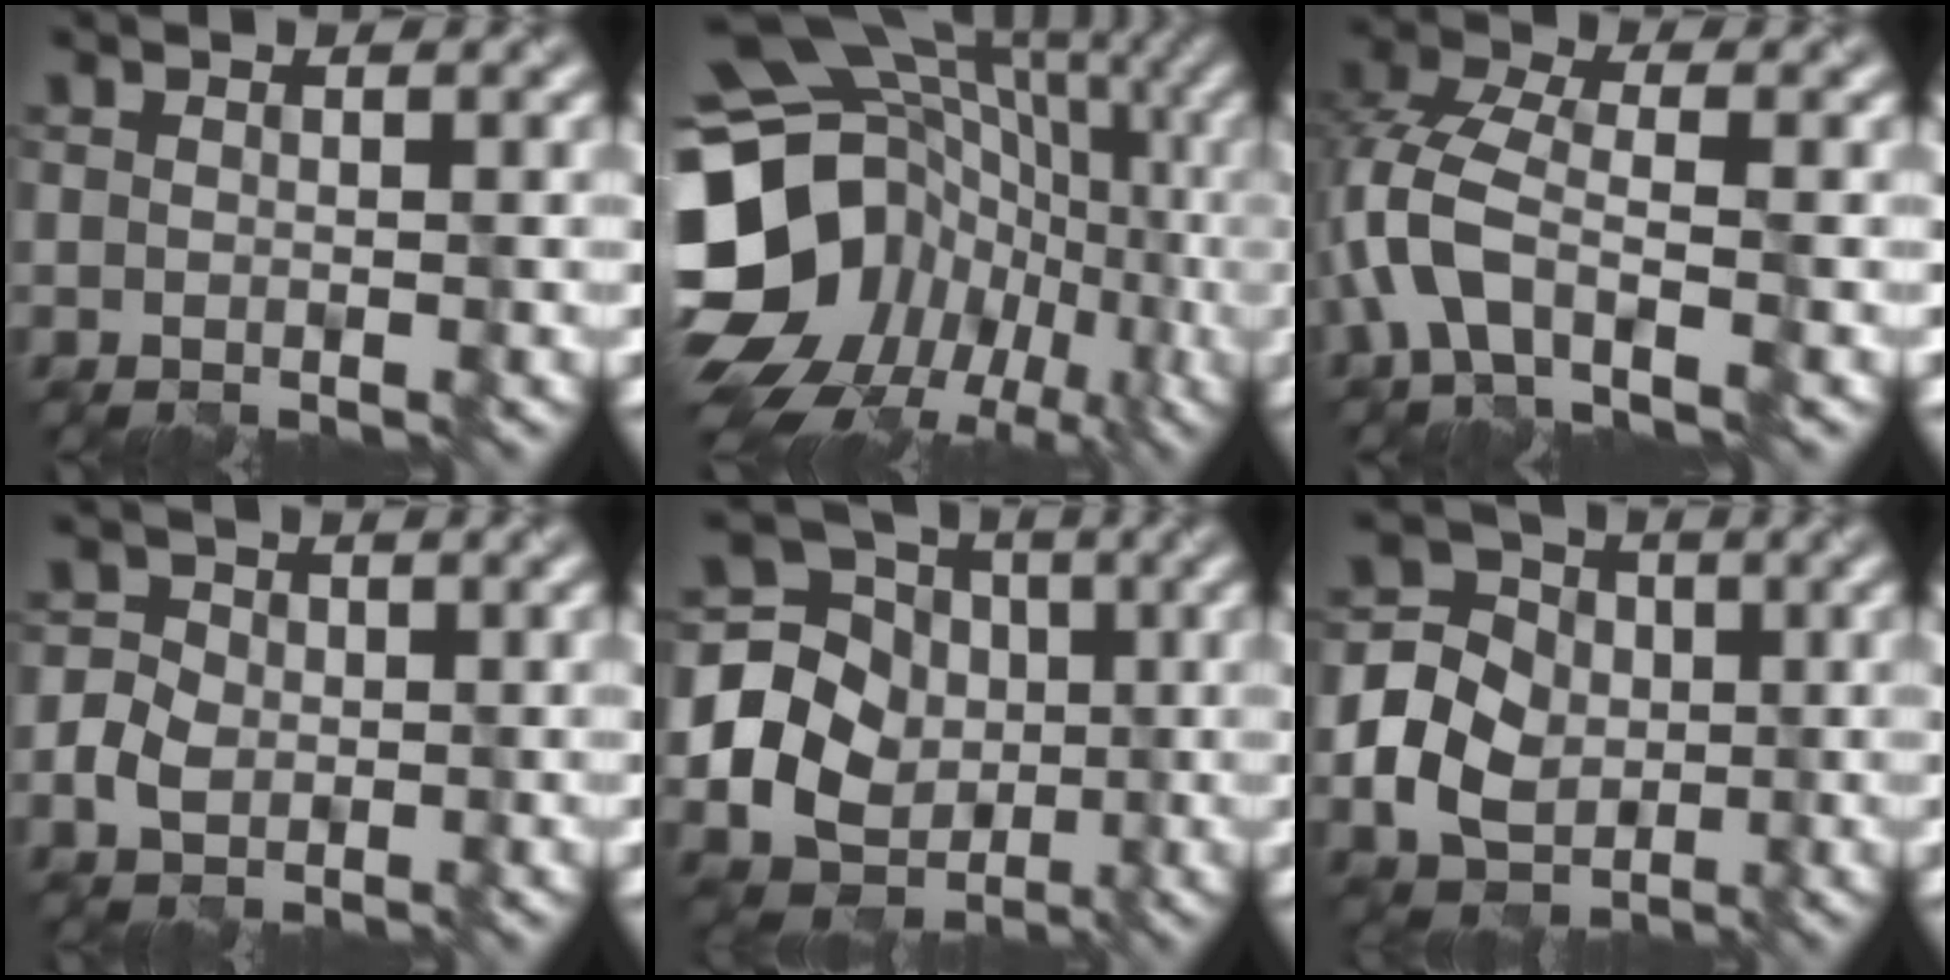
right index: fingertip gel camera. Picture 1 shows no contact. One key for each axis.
{"total": 20.1, "fx": -3.7, "fy": 16.7, "fz": 10.5, "tx": -0.183, "ty": -0.005, "tz": -0.058}
{"total": 5.7, "fx": -2.4, "fy": 2.6, "fz": 4.5, "tx": -0.107, "ty": 0.007, "tz": -0.057}
{"total": 3.3, "fx": -0.6, "fy": 2.9, "fz": 1.4, "tx": -0.026, "ty": 0.000, "tz": -0.011}
{"total": 15.4, "fx": -1.0, "fy": 14.5, "fz": 5.1, "tx": -0.142, "ty": 0.010, "tz": -0.037}
{"total": 6.6, "fx": -1.2, "fy": 5.6, "fz": 3.2, "tx": -0.063, "ty": 0.004, "tz": -0.031}